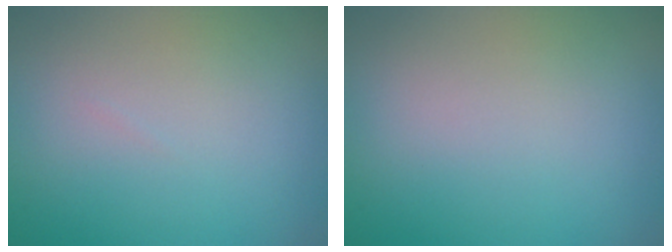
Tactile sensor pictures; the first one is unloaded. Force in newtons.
{"total": 0.0}